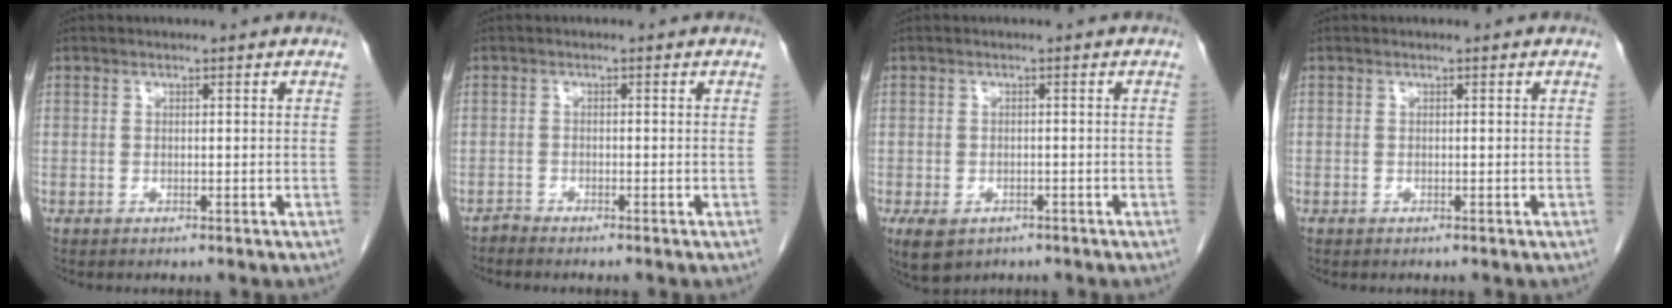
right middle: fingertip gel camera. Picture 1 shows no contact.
{"total": 0.9, "force": [-0.9, -0.1, -0.2], "torque": [0.002, -0.004, -0.020]}
{"total": 4.8, "force": [-2.9, 2.9, 2.3], "torque": [-0.044, -0.006, -0.040]}
{"total": 0.0}